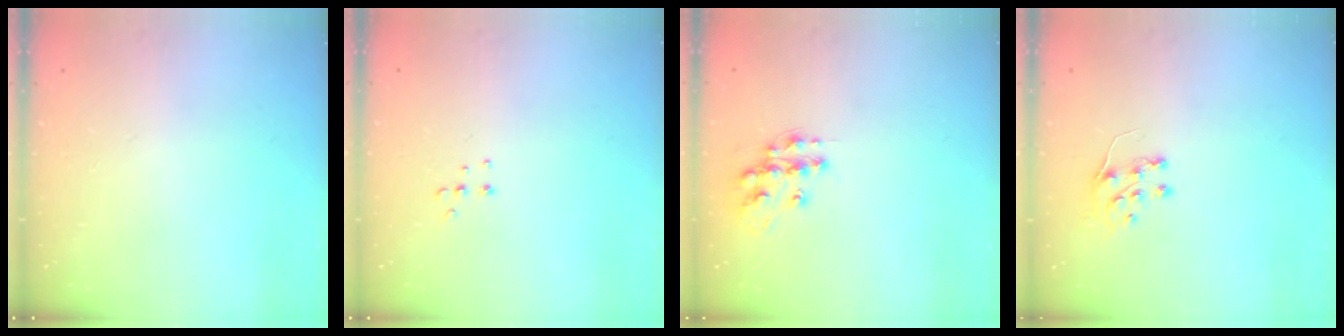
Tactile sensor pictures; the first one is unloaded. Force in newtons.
{"total": 4.4, "press": 4.4, "slide": 0.5}
{"total": 11.8, "press": 11.8, "slide": 0.7}
{"total": 6.5, "press": 6.4, "slide": 0.6}